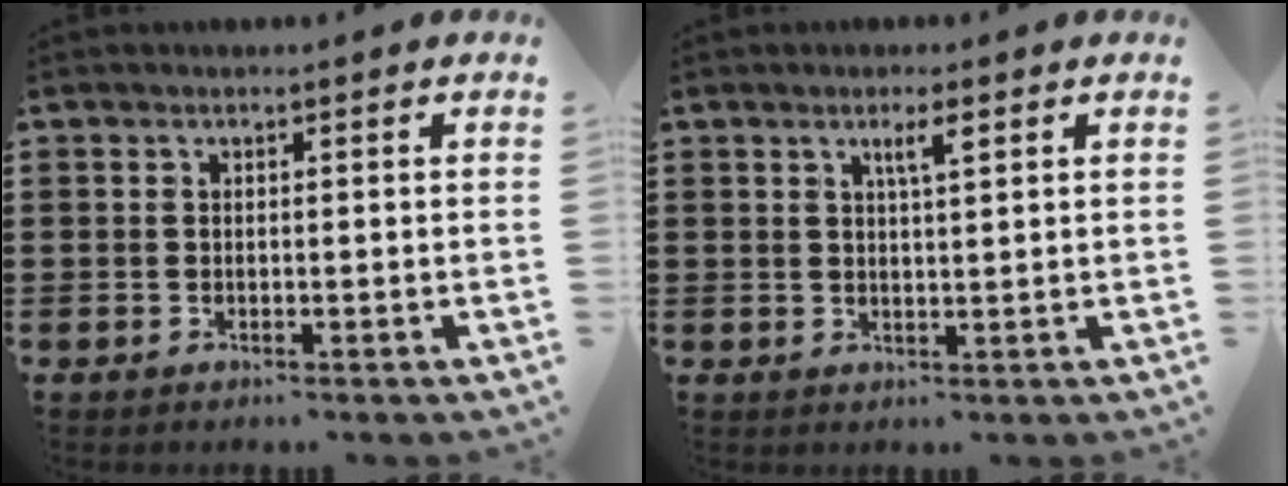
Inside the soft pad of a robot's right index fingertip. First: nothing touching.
{"total": 2.7, "force": [1.4, 0.4, 2.3], "torque": [-0.039, 0.001, 0.019]}